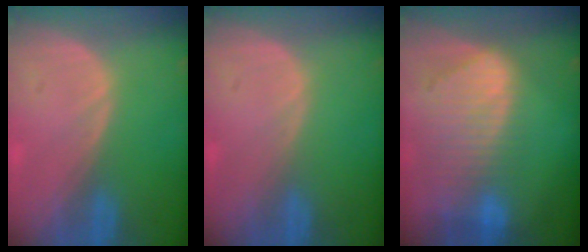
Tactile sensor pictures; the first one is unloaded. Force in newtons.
{"total": 0.0}
{"total": 10.3, "press": 8.7, "slide": 5.6}